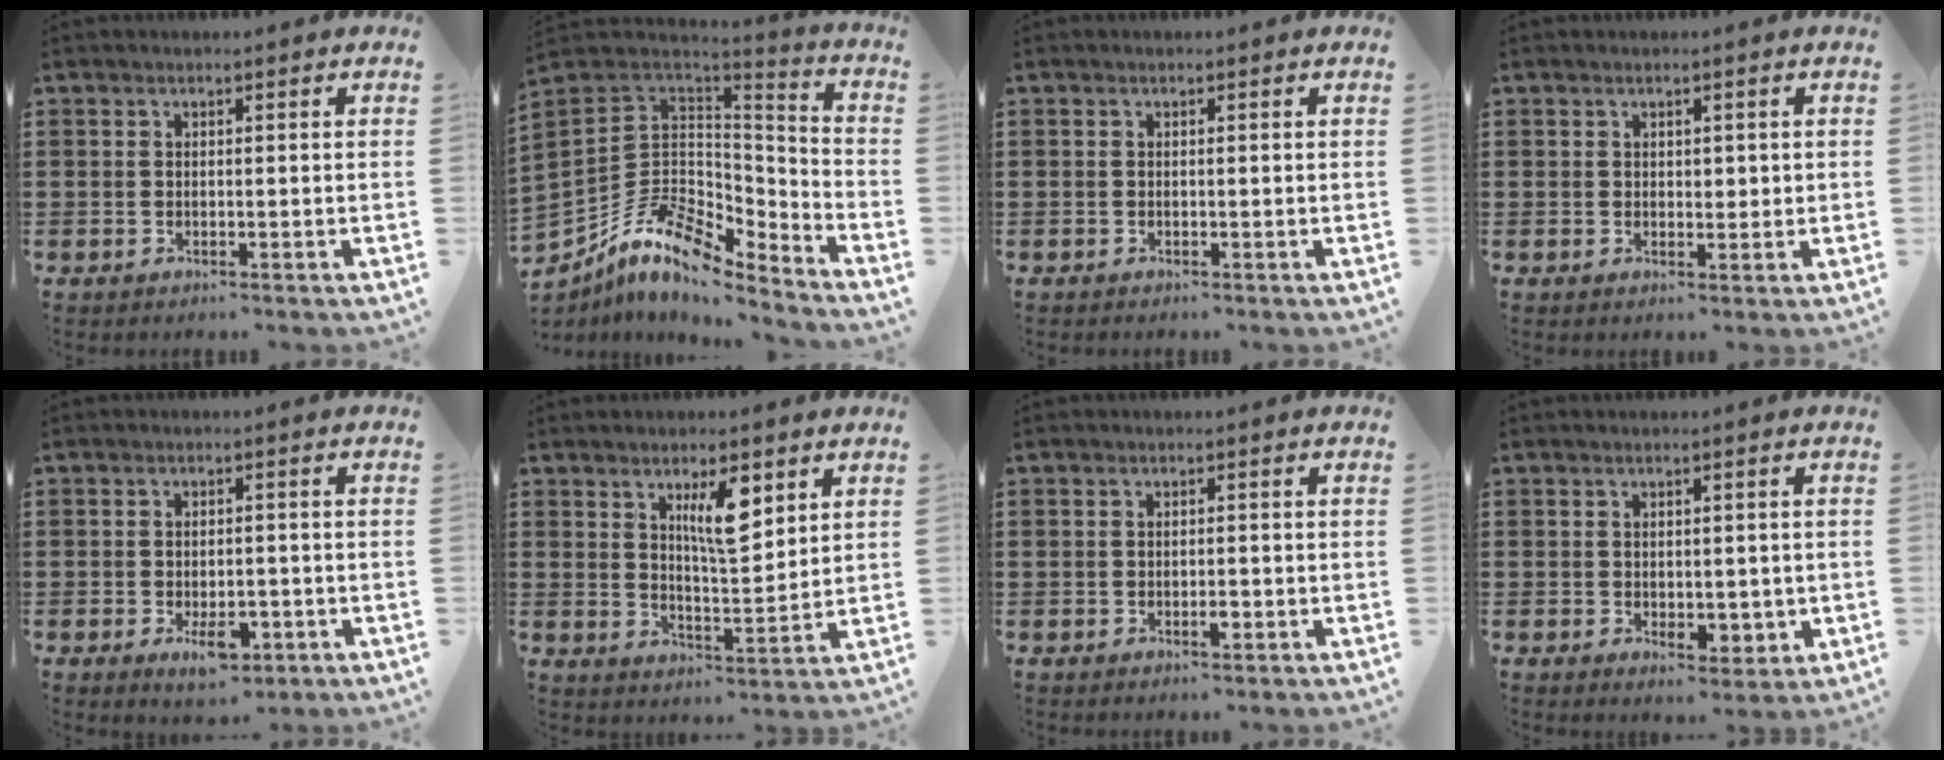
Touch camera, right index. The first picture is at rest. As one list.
[{"total": 10.7, "force": [-6.6, 5.3, 6.5], "torque": [-0.146, 0.006, -0.129]}, {"total": 0.0}, {"total": 1.3, "force": [0.6, 1.0, 0.6], "torque": [-0.005, 0.004, 0.008]}, {"total": 5.0, "force": [-1.9, 2.4, 3.9], "torque": [-0.060, 0.000, -0.033]}, {"total": 7.2, "force": [3.6, 2.3, 5.9], "torque": [-0.100, -0.002, 0.056]}, {"total": 1.6, "force": [-0.6, 0.7, 1.3], "torque": [-0.024, 0.001, -0.010]}, {"total": 2.9, "force": [-0.2, 1.9, 2.1], "torque": [-0.033, 0.003, -0.005]}]